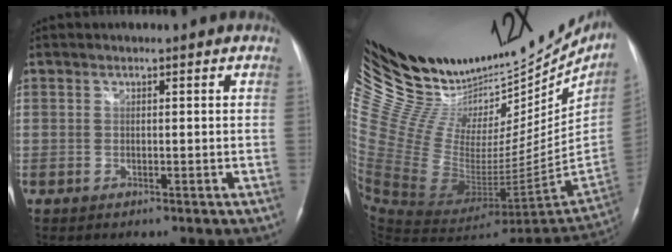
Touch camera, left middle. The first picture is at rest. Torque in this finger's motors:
{"motor_torque": [-0.39, -0.78, -0.57, -0.18]}